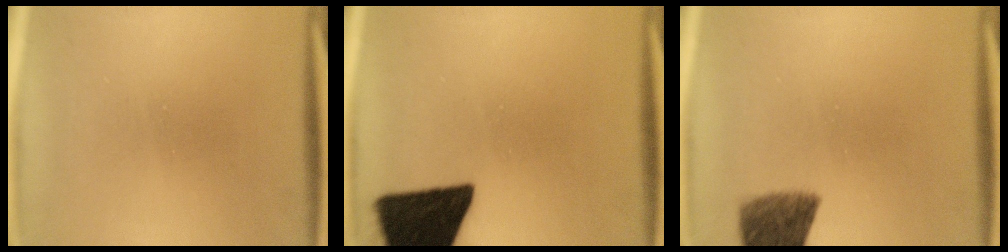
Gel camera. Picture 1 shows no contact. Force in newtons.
{"total": 18.0}
{"total": 7.8}